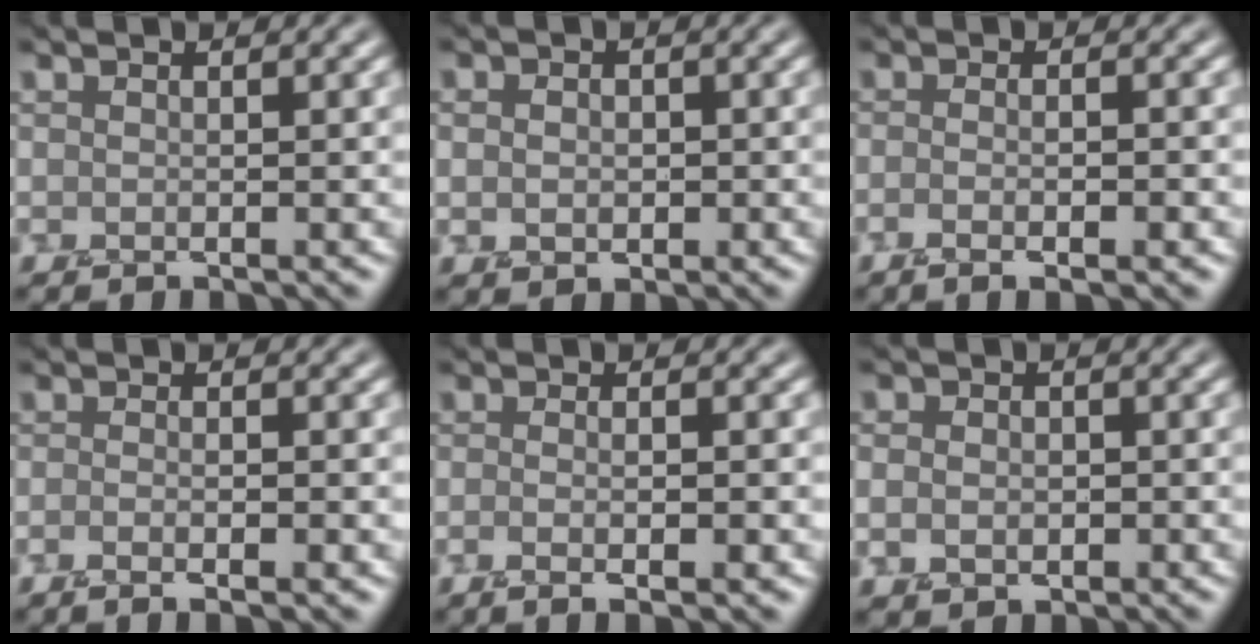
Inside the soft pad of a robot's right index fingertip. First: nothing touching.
{"total": 2.2, "force": [0.1, 1.8, 1.2], "torque": [-0.008, 0.005, 0.000]}
{"total": 4.0, "force": [-1.1, 1.6, 3.5], "torque": [-0.025, -0.002, -0.022]}
{"total": 3.1, "force": [-0.9, 1.2, 2.7], "torque": [-0.018, -0.001, -0.019]}
{"total": 3.9, "force": [-0.7, 1.6, 3.5], "torque": [-0.027, -0.003, -0.019]}
{"total": 2.6, "force": [-0.1, 2.1, 1.4], "torque": [-0.015, 0.002, -0.004]}